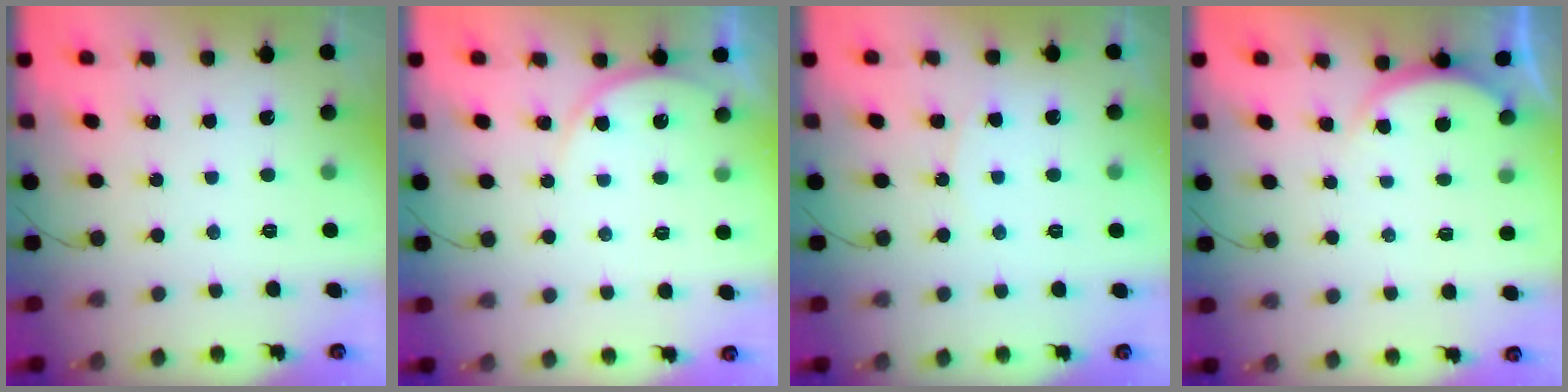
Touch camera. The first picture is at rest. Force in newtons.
{"total": 5.4, "press": 5.4, "slide": 0.3}
{"total": 3.7, "press": 3.6, "slide": 0.7}
{"total": 3.0, "press": 2.9, "slide": 0.5}